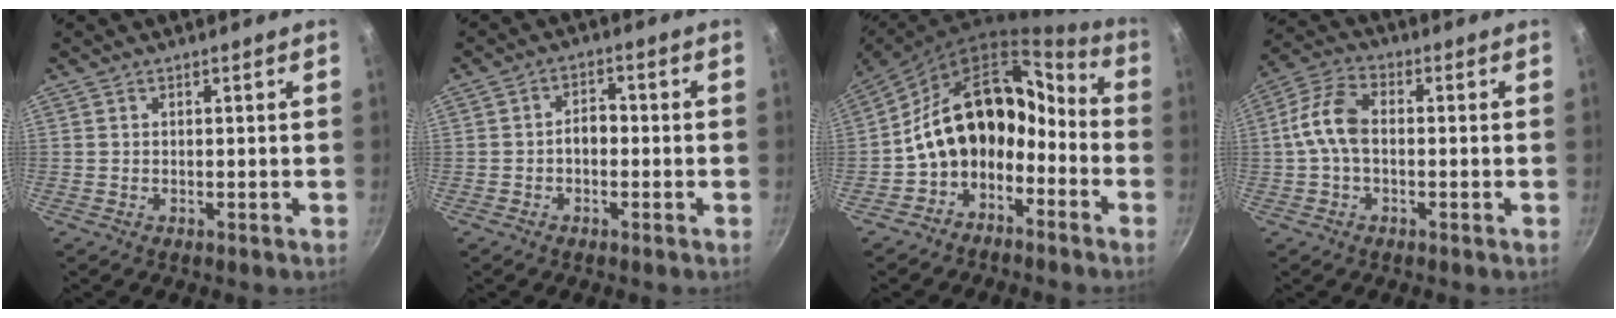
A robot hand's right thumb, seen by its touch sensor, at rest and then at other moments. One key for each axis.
{"total": 3.3, "fx": -0.8, "fy": 2.3, "fz": 2.3, "tx": -0.020, "ty": 0.016, "tz": -0.018}
{"total": 16.8, "fx": -5.3, "fy": 12.1, "fz": 10.4, "tx": -0.140, "ty": 0.096, "tz": -0.110}
{"total": 8.0, "fx": -0.5, "fy": 4.6, "fz": 6.5, "tx": -0.133, "ty": 0.032, "tz": -0.021}